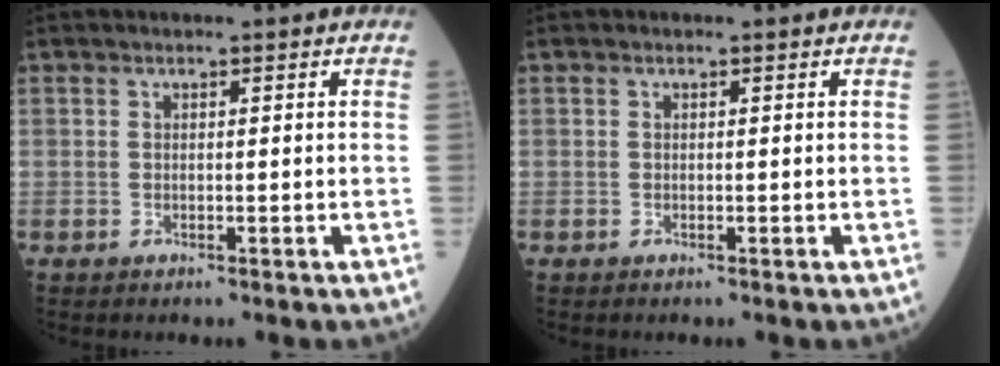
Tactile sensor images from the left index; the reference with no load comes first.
{"total": 0.0}